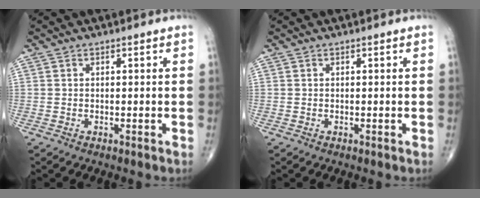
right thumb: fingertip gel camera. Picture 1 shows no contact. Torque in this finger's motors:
{"motor_torque": [-0.07, 0.08, -0.12, 0.04, 0.01]}